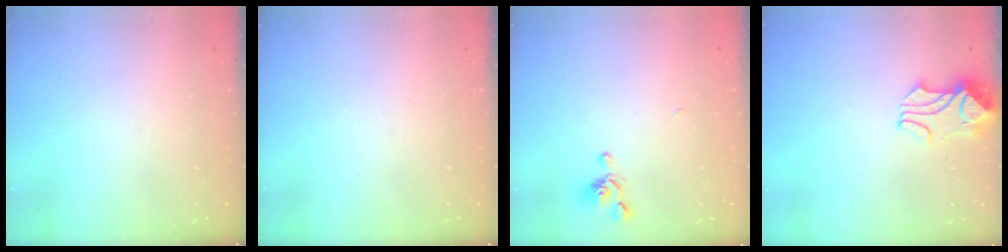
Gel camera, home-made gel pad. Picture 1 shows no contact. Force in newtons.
{"total": 0.0}
{"total": 0.8, "press": 0.6, "slide": 0.5}
{"total": 2.4, "press": 2.3, "slide": 0.8}